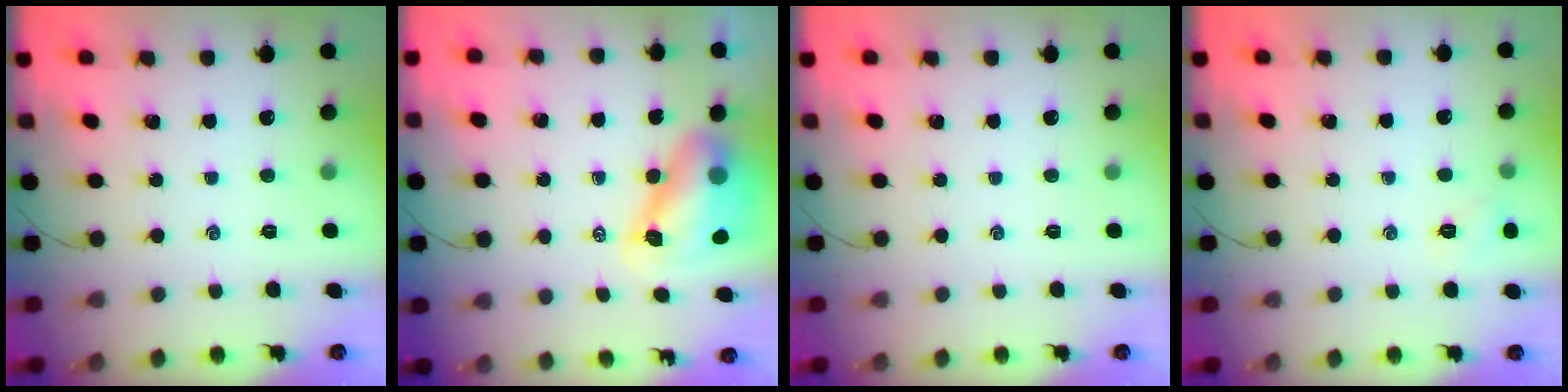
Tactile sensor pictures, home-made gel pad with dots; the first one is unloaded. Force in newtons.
{"total": 9.9, "press": 9.5, "slide": 2.7}
{"total": 0.0}
{"total": 5.1, "press": 4.9, "slide": 1.3}